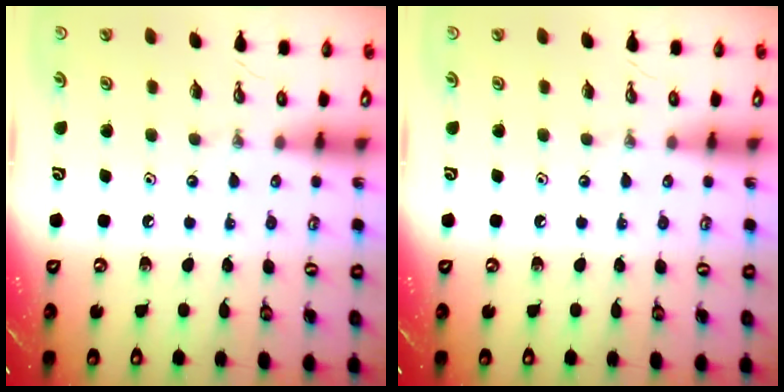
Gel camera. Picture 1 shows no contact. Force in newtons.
{"total": 0.0}